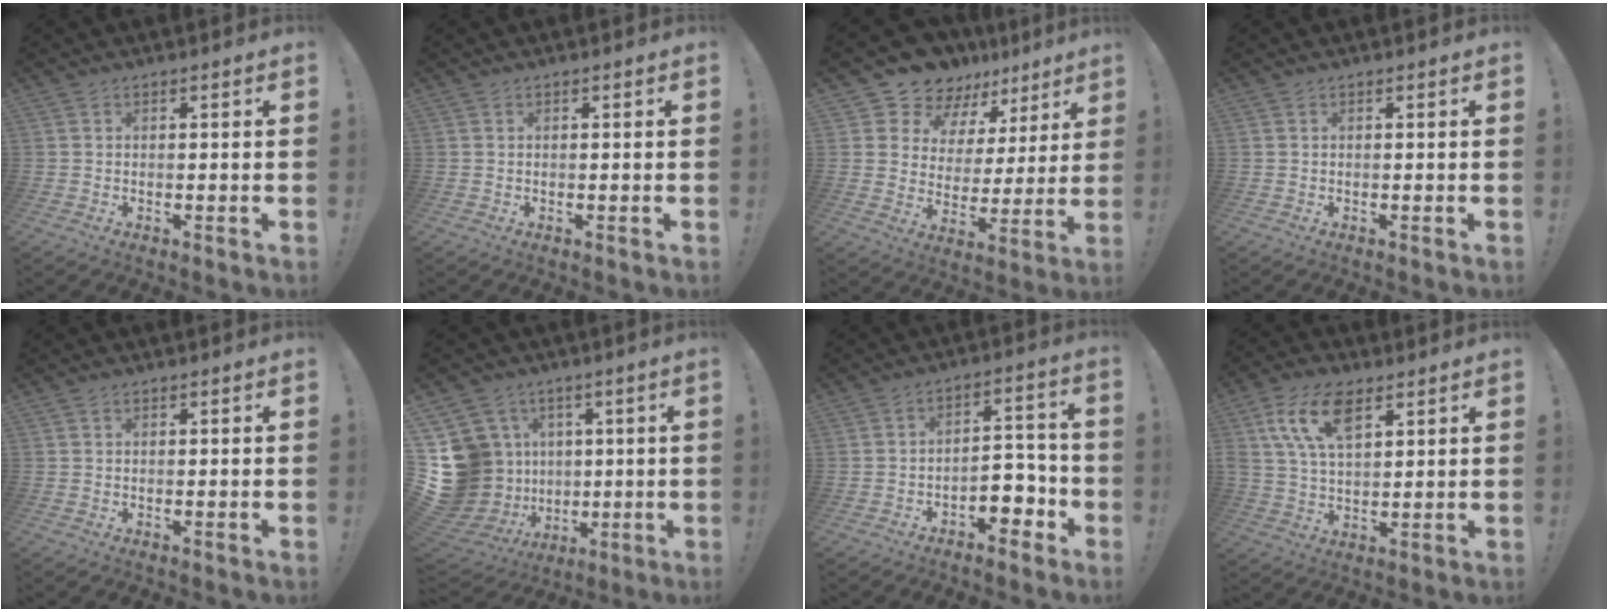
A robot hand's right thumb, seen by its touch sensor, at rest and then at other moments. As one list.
[{"total": 0.0}, {"total": 12.9, "force": [11.1, 6.3, 1.9], "torque": [-0.060, -0.093, 0.211]}, {"total": 0.0}, {"total": 0.0}, {"total": 18.4, "force": [1.0, 16.4, 8.3], "torque": [-0.182, -0.012, 0.060]}, {"total": 8.4, "force": [-4.4, 5.2, 5.0], "torque": [-0.048, 0.024, -0.072]}, {"total": 13.3, "force": [6.5, 6.7, 9.5], "torque": [-0.189, -0.010, 0.119]}]